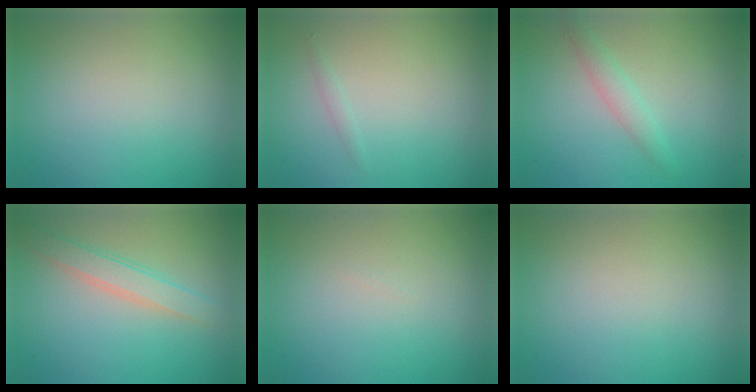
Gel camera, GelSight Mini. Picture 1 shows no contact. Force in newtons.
{"total": 0.5, "press": 0.5, "slide": 0.1}
{"total": 1.7, "press": 1.7, "slide": 0.1}
{"total": 2.5, "press": 2.5, "slide": 0.1}
{"total": 0.0}
{"total": 0.0}